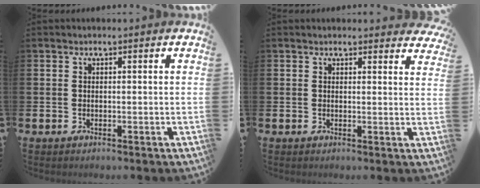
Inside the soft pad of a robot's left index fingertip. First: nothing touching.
{"total": 1.7, "force": [1.7, 0.4, 0.0], "torque": [0.005, -0.006, 0.029]}